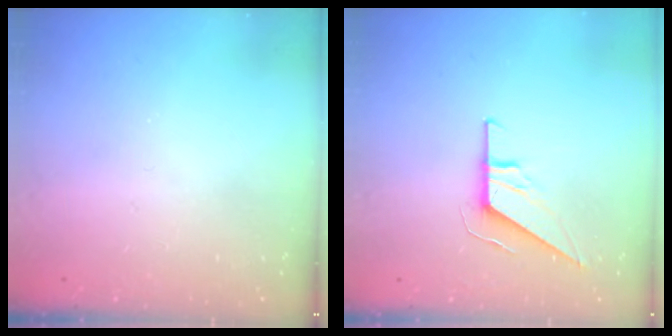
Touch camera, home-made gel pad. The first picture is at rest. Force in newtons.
{"total": 9.2, "press": 9.1, "slide": 0.9}